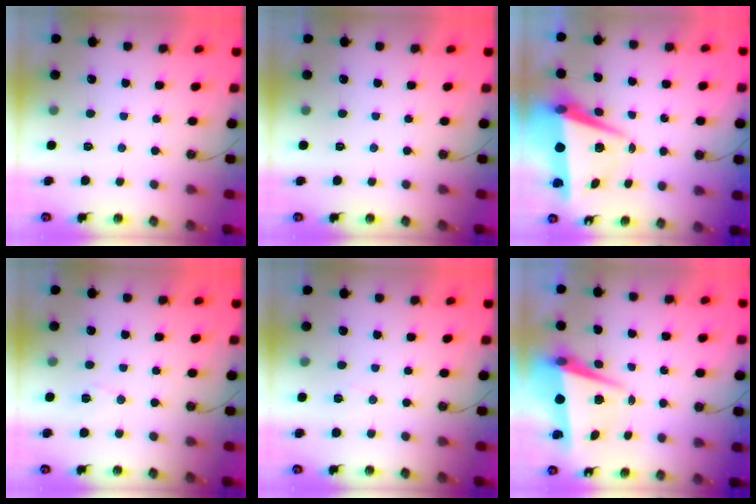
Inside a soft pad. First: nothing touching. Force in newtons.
{"total": 0.0}
{"total": 9.6, "press": 9.3, "slide": 2.7}
{"total": 6.5, "press": 4.8, "slide": 4.4}
{"total": 5.7, "press": 3.6, "slide": 4.4}
{"total": 6.8, "press": 6.4, "slide": 2.5}